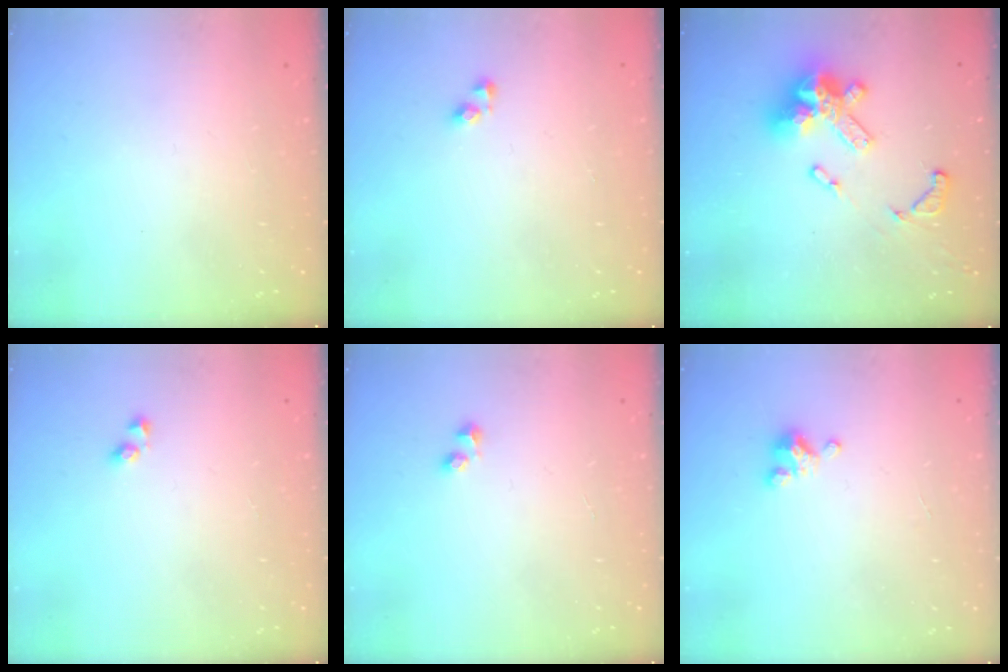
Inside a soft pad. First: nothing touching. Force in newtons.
{"total": 3.2, "press": 3.2, "slide": 0.5}
{"total": 16.6, "press": 16.5, "slide": 1.8}
{"total": 2.0, "press": 1.7, "slide": 1.0}
{"total": 1.8, "press": 1.7, "slide": 0.6}
{"total": 3.6, "press": 3.6, "slide": 0.2}